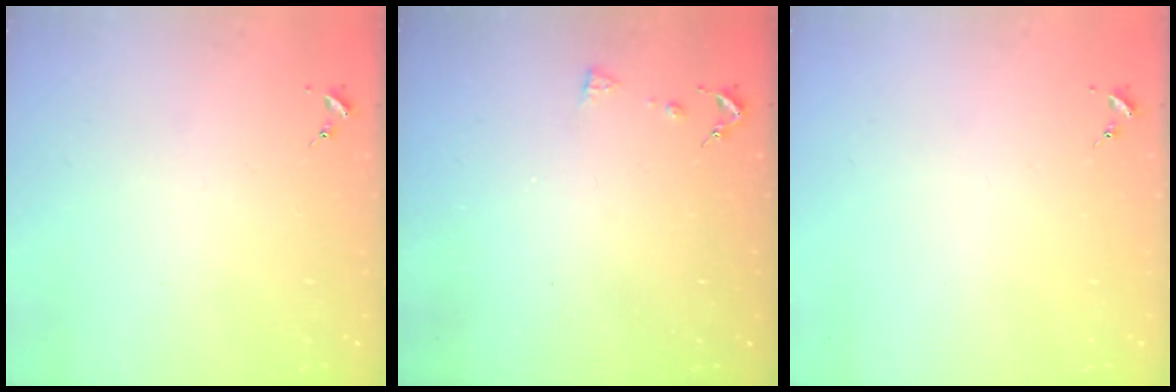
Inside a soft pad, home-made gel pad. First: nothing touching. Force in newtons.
{"total": 5.4, "press": 5.4, "slide": 0.8}
{"total": 0.0}